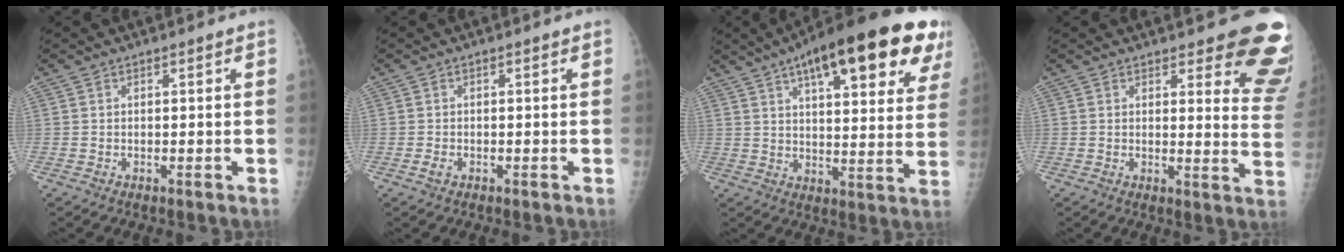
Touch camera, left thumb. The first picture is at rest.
{"total": 1.2, "force": [-0.5, 0.8, 0.7], "torque": [-0.016, -0.001, -0.010]}
{"total": 26.6, "force": [14.2, 8.6, 20.8], "torque": [-0.272, -0.008, 0.194]}
{"total": 12.3, "force": [9.8, 3.8, 6.5], "torque": [-0.022, -0.072, 0.088]}